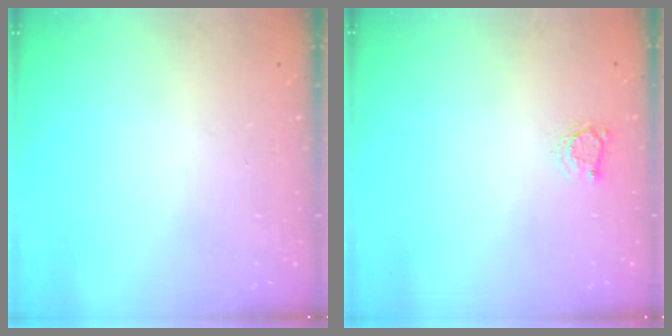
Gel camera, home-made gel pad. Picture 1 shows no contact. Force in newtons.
{"total": 3.2, "press": 3.2, "slide": 0.4}